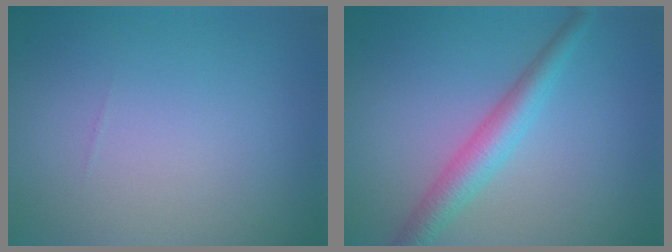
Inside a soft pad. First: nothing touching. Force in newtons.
{"total": 3.6, "press": 3.6, "slide": 0.1}